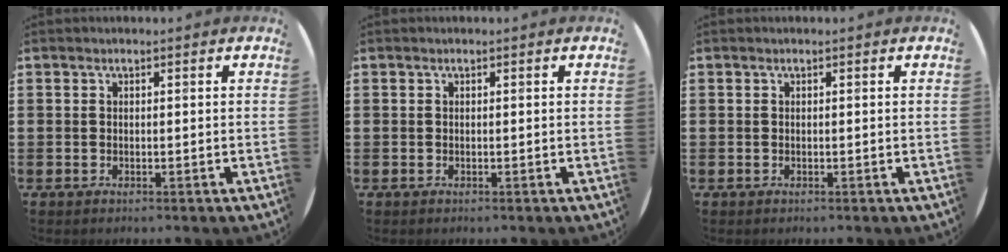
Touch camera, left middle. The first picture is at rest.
{"total": 0.0}
{"total": 0.0}